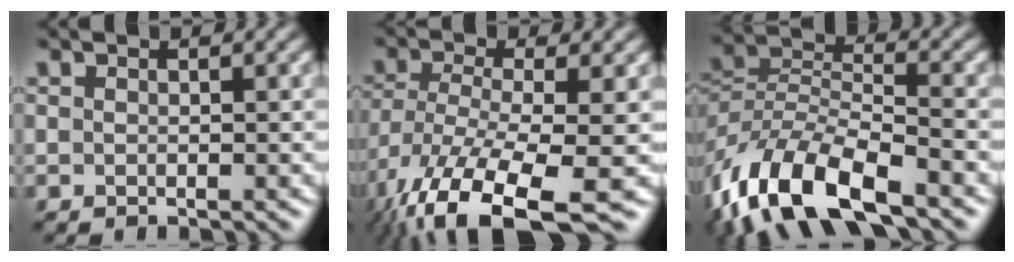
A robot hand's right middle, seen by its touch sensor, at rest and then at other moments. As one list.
[{"total": 12.6, "force": [-7.4, 4.1, 9.4], "torque": [-0.204, -0.038, -0.122]}, {"total": 12.0, "force": [-7.4, 5.2, 7.9], "torque": [-0.150, -0.003, -0.147]}]